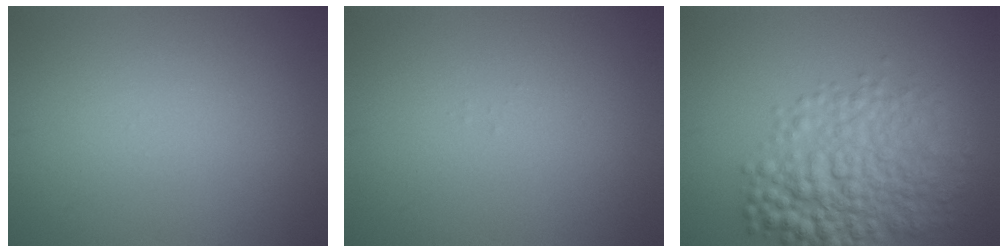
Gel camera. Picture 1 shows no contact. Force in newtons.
{"total": 0.0}
{"total": 7.1, "press": 7.1, "slide": 0.1}